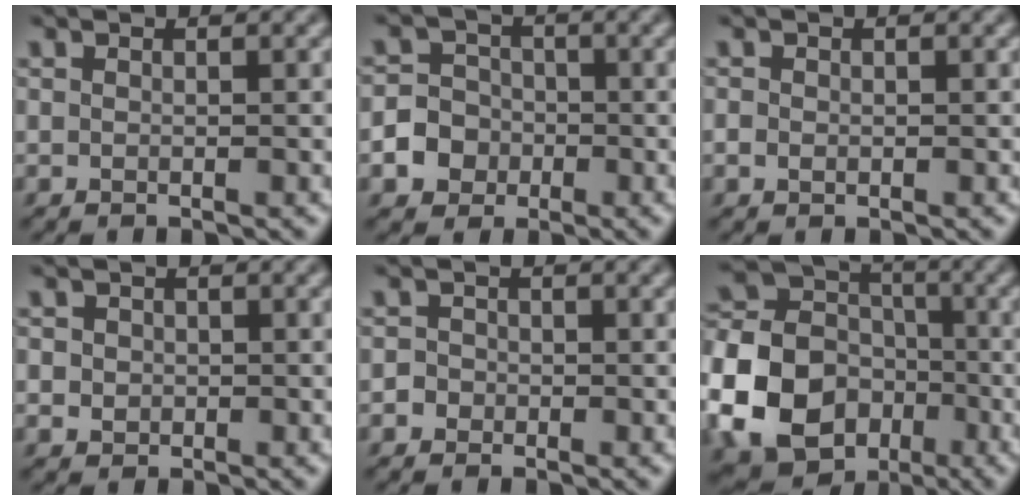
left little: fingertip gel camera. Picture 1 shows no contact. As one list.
[{"total": 5.4, "force": [-2.2, 4.8, 1.2], "torque": [-0.011, 0.001, -0.058]}, {"total": 0.8, "force": [-0.2, 0.7, 0.3], "torque": [-0.005, -0.001, -0.002]}, {"total": 2.3, "force": [0.4, 2.1, 1.0], "torque": [-0.009, 0.010, -0.001]}, {"total": 1.8, "force": [-0.6, 1.7, 0.4], "torque": [0.006, 0.012, -0.023]}, {"total": 16.3, "force": [-5.6, 13.5, 7.1], "torque": [-0.189, -0.024, -0.127]}]